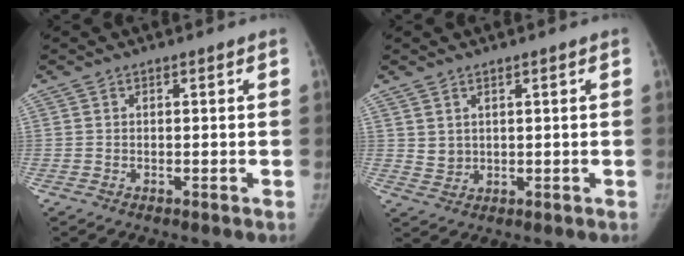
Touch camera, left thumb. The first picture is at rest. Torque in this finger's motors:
{"motor_torque": [-0.13, 0.18, -0.22, -0.47, 0.00]}